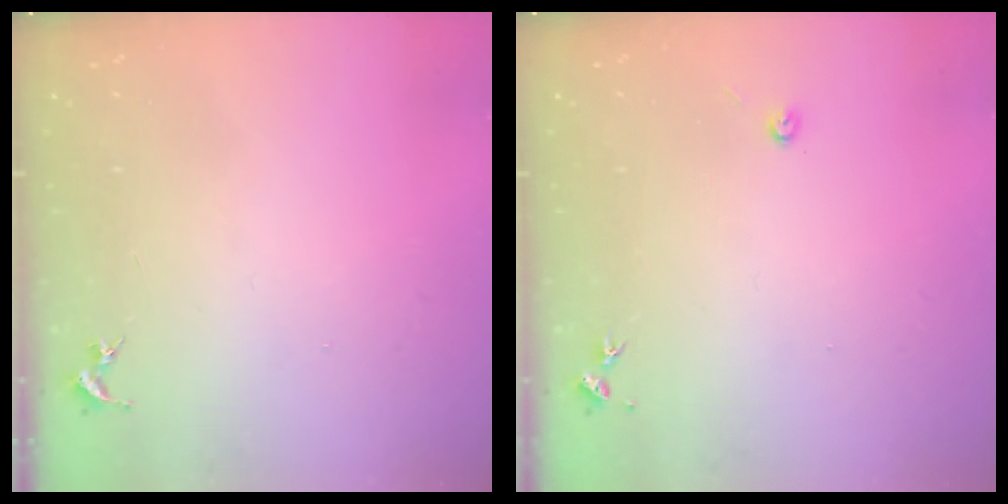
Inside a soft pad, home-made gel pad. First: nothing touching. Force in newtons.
{"total": 2.0, "press": 2.0, "slide": 0.3}